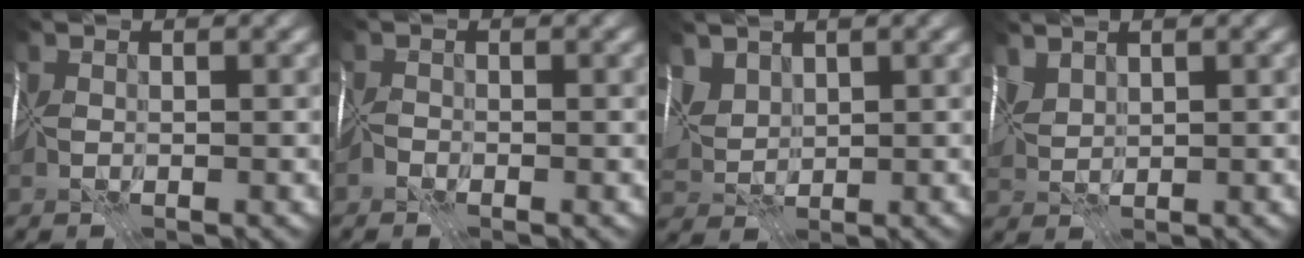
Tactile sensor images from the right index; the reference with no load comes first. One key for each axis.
{"total": 0.6, "fx": -0.5, "fy": 0.2, "fz": -0.1, "tx": 0.005, "ty": 0.005, "tz": -0.014}
{"total": 3.6, "fx": 2.2, "fy": 2.3, "fz": 1.7, "tx": -0.046, "ty": 0.006, "tz": 0.046}
{"total": 2.1, "fx": 1.6, "fy": 0.9, "fz": 1.0, "tx": -0.028, "ty": 0.007, "tz": 0.037}